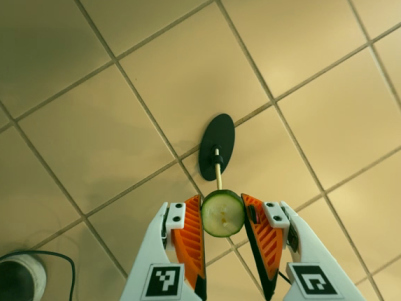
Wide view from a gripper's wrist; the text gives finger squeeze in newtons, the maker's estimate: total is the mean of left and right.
{"total": 7.9, "left": 7.6, "right": 8.3}